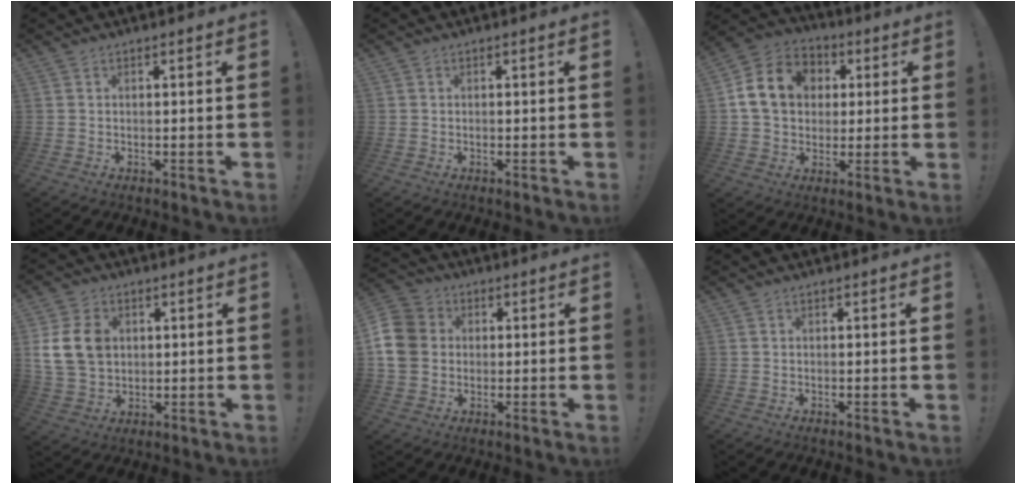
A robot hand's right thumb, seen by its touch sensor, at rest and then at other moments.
{"total": 1.3, "force": [0.3, 1.3, -0.1], "torque": [0.008, -0.005, 0.004]}
{"total": 14.9, "force": [3.2, 12.1, 8.0], "torque": [-0.122, 0.004, 0.068]}
{"total": 12.3, "force": [2.7, 9.7, 7.1], "torque": [-0.131, -0.001, 0.059]}
{"total": 11.6, "force": [0.6, 10.0, 5.8], "torque": [-0.116, 0.013, 0.016]}
{"total": 0.0}